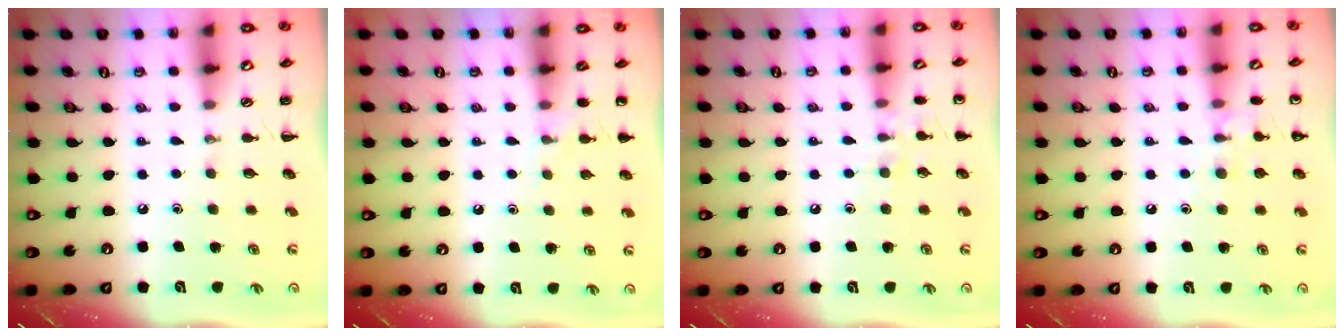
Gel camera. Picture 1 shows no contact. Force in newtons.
{"total": 5.5, "press": 5.2, "slide": 1.7}
{"total": 7.2, "press": 6.9, "slide": 1.9}
{"total": 7.7, "press": 7.5, "slide": 1.7}